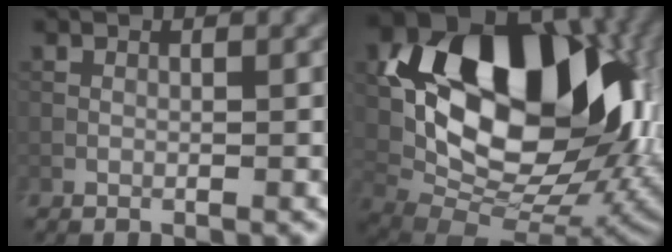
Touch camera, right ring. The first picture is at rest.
{"total": 17.7, "force": [4.4, 10.9, 13.2], "torque": [-0.212, 0.007, 0.079]}